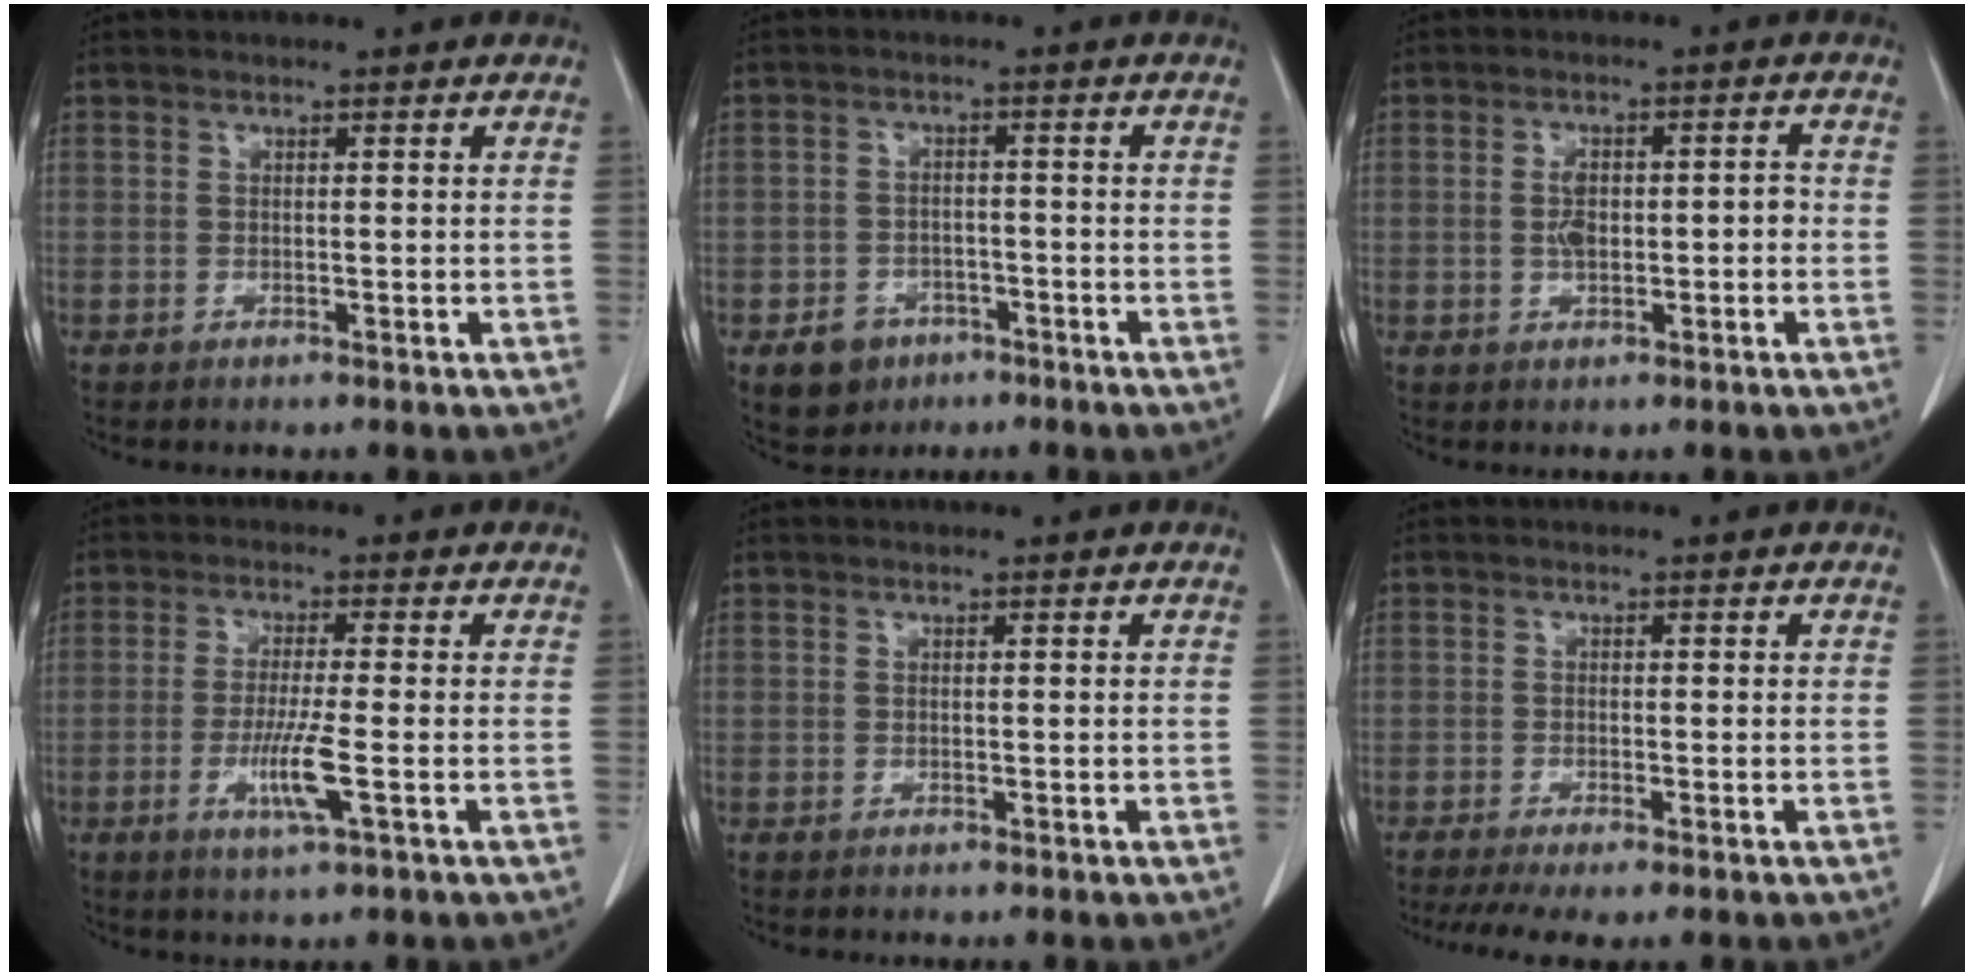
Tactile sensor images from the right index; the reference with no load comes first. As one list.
[{"total": 5.3, "force": [-2.9, 4.2, 1.4], "torque": [-0.020, 0.008, -0.038]}, {"total": 4.4, "force": [-0.6, 2.1, 3.8], "torque": [-0.071, 0.013, -0.009]}, {"total": 5.9, "force": [-1.8, -0.4, 5.6], "torque": [-0.111, -0.015, -0.035]}, {"total": 0.0}, {"total": 5.3, "force": [-3.8, 0.8, 3.6], "torque": [-0.057, -0.013, -0.064]}]